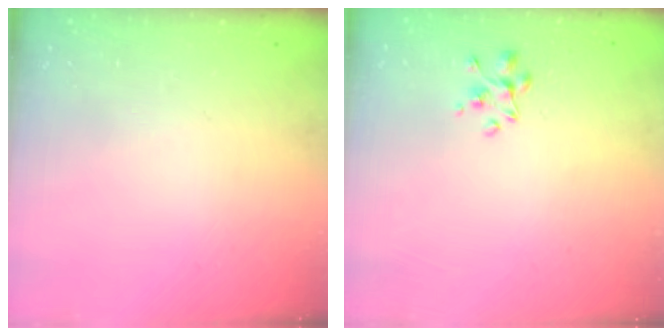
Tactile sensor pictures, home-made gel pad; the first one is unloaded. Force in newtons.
{"total": 2.4, "press": 2.3, "slide": 0.7}